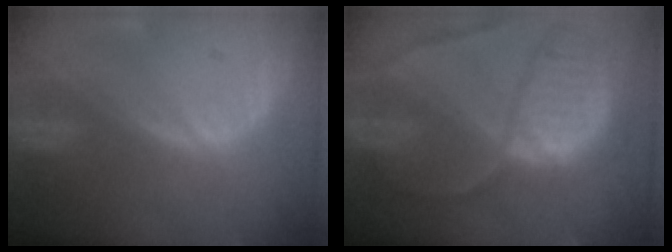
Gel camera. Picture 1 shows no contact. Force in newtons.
{"total": 10.7, "press": 9.0, "slide": 5.9}